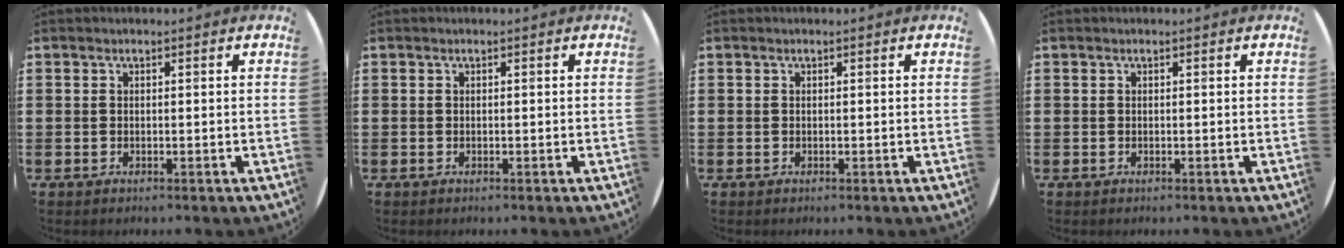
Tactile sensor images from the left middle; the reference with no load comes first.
{"total": 0.0}
{"total": 0.0}
{"total": 0.0}